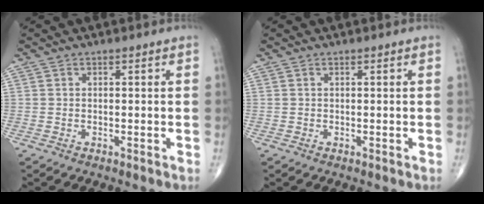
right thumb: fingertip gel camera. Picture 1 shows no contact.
{"total": 0.0}